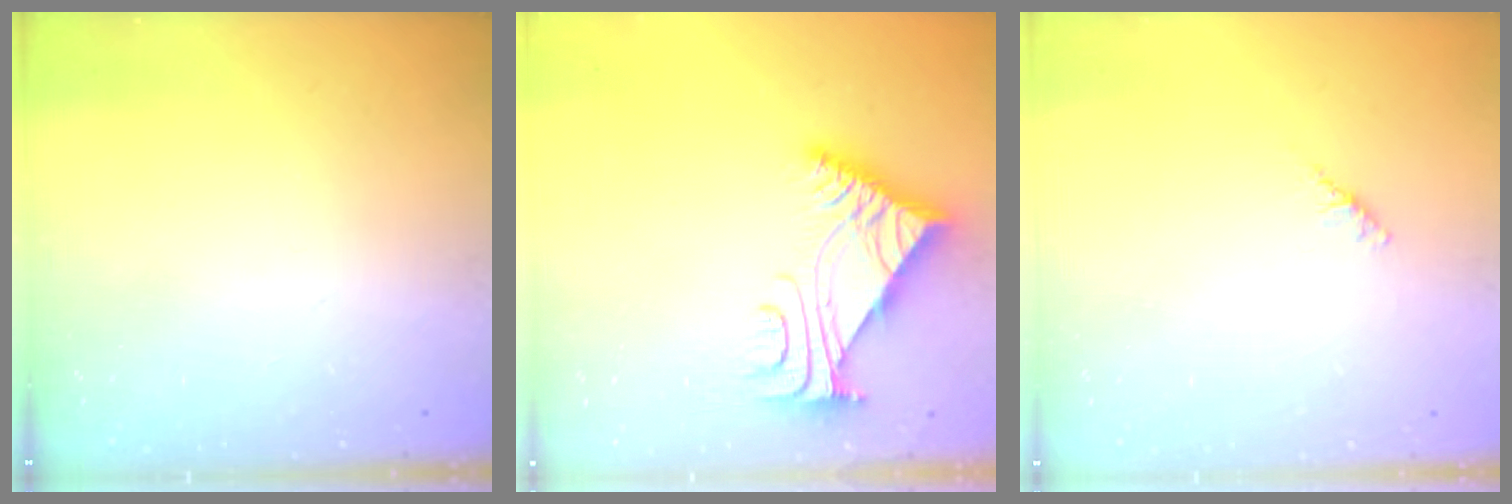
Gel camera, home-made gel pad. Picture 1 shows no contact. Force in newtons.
{"total": 5.5, "press": 5.4, "slide": 0.7}
{"total": 1.8, "press": 1.7, "slide": 0.6}